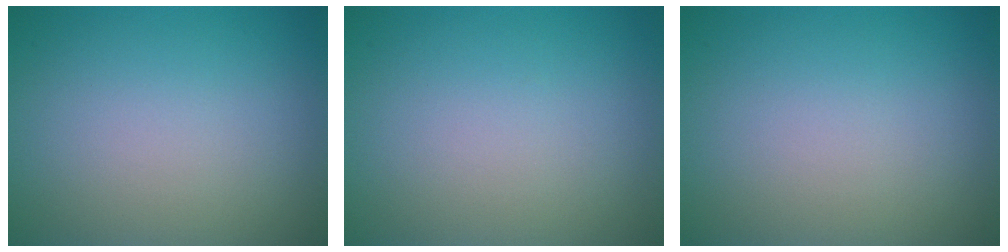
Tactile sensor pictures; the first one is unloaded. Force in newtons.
{"total": 0.0}
{"total": 0.0}